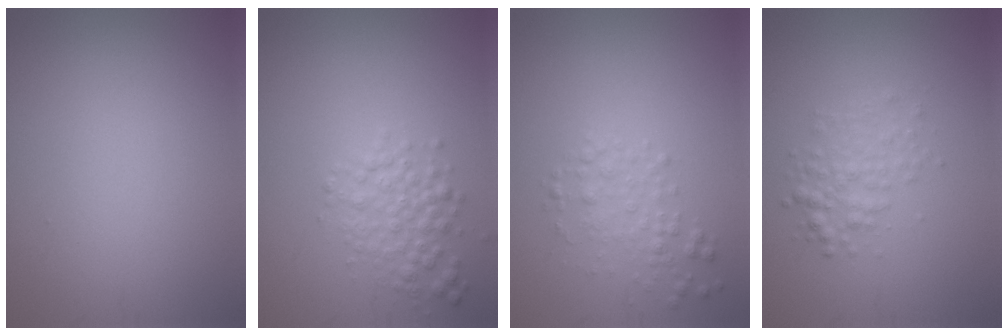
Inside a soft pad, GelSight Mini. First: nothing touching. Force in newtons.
{"total": 2.8, "press": 2.8, "slide": 0.1}
{"total": 2.0, "press": 2.0, "slide": 0.1}
{"total": 2.5, "press": 2.5, "slide": 0.0}